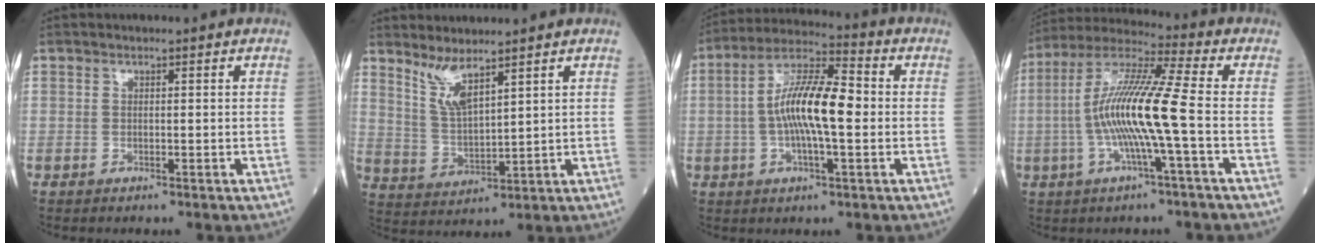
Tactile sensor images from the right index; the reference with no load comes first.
{"total": 5.5, "force": [4.2, 0.7, 3.5], "torque": [-0.077, -0.015, 0.092]}
{"total": 12.0, "force": [-0.5, 2.6, 11.7], "torque": [-0.218, 0.018, -0.016]}
{"total": 13.4, "force": [-2.0, -0.4, 13.2], "torque": [-0.261, 0.011, -0.049]}